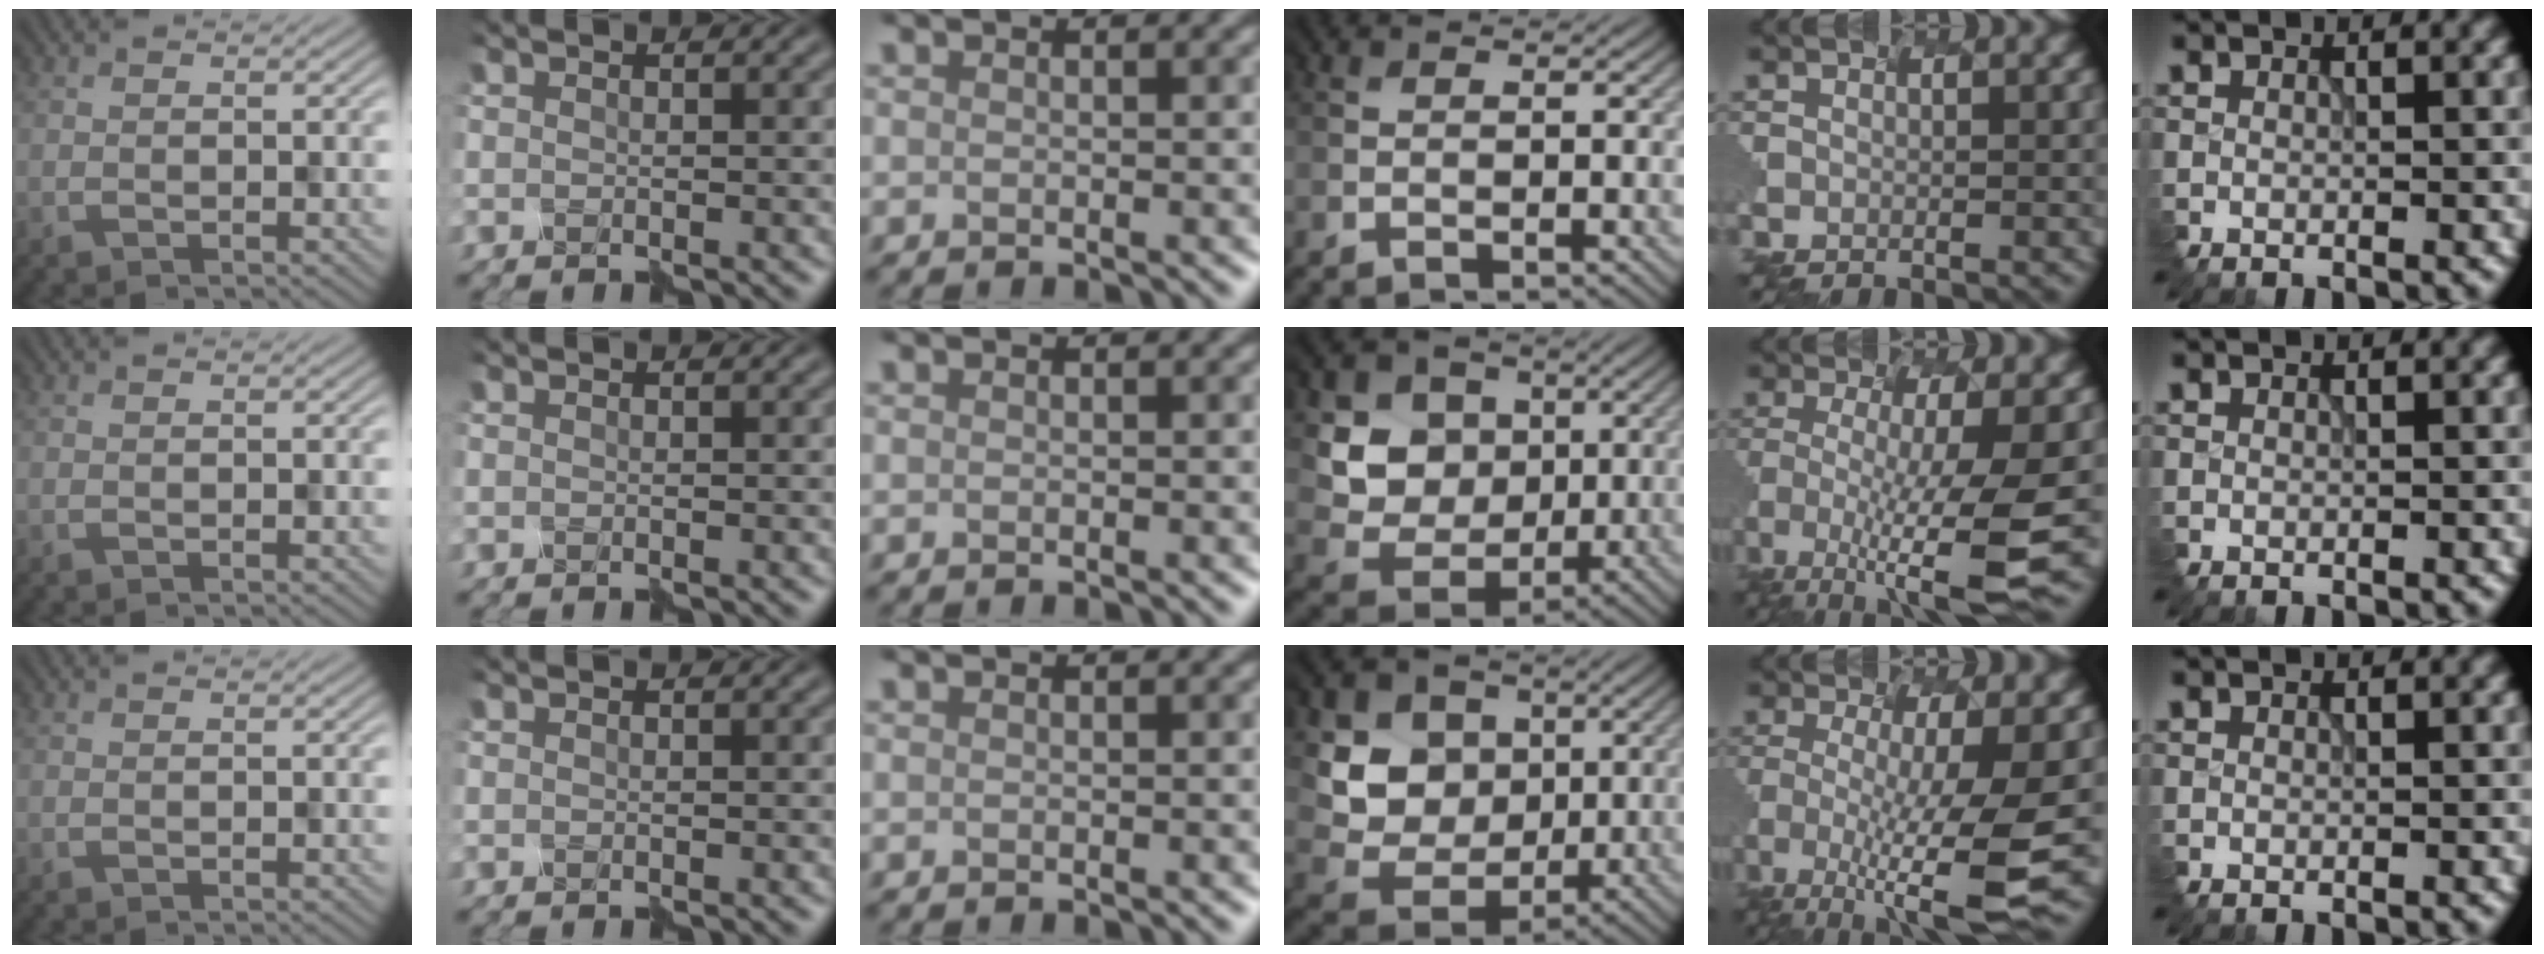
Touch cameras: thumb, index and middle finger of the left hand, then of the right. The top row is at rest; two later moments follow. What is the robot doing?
{"motion": "disassemble", "object": "puzzle pieces"}